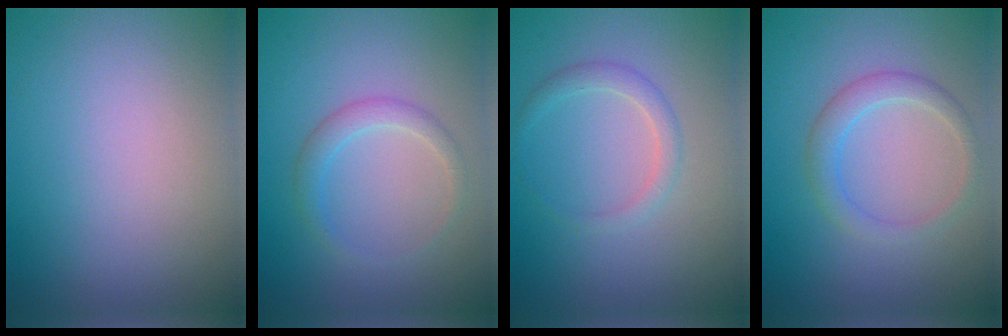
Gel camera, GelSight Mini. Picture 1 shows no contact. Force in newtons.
{"total": 1.8, "press": 1.8, "slide": 0.0}
{"total": 1.7, "press": 1.7, "slide": 0.1}
{"total": 2.3, "press": 2.3, "slide": 0.1}